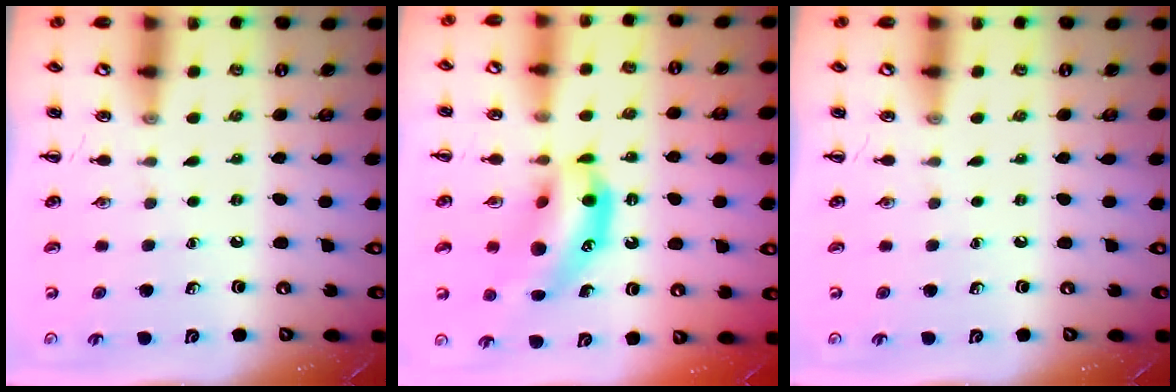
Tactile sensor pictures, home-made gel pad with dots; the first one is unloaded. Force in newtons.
{"total": 13.8, "press": 13.4, "slide": 3.3}
{"total": 0.0}